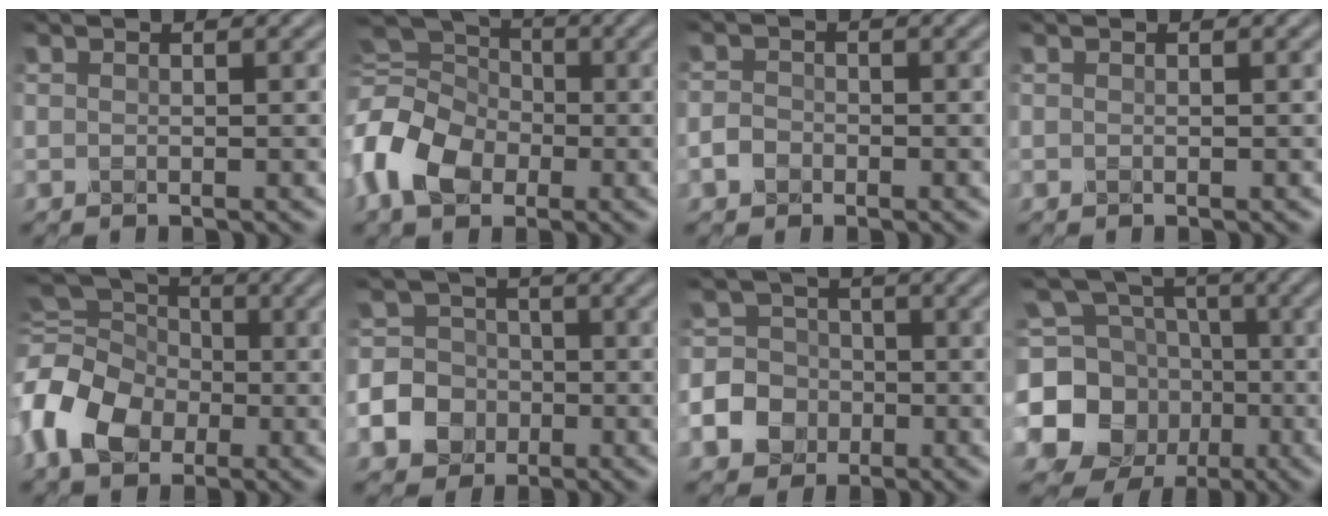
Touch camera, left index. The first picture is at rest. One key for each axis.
{"total": 10.1, "fx": -2.1, "fy": 7.3, "fz": 6.6, "tx": -0.164, "ty": 0.002, "tz": -0.048}
{"total": 1.6, "fx": -0.9, "fy": 1.2, "fz": 0.6, "tx": -0.009, "ty": 0.001, "tz": -0.025}
{"total": 0.0}
{"total": 11.2, "fx": -2.0, "fy": 8.3, "fz": 7.3, "tx": -0.176, "ty": 0.002, "tz": -0.050}
{"total": 9.4, "fx": -3.7, "fy": 8.4, "fz": 2.0, "tx": -0.057, "ty": -0.018, "tz": -0.087}
{"total": 8.2, "fx": -3.3, "fy": 7.3, "fz": 1.9, "tx": -0.047, "ty": -0.013, "tz": -0.085}
{"total": 11.2, "fx": -2.0, "fy": 10.1, "fz": 4.4, "tx": -0.123, "ty": -0.015, "tz": -0.062}